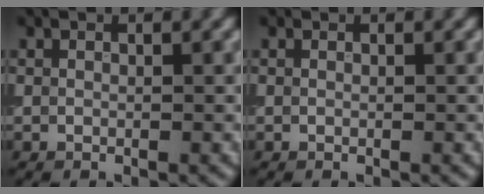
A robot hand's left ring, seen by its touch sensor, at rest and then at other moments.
{"total": 0.0}